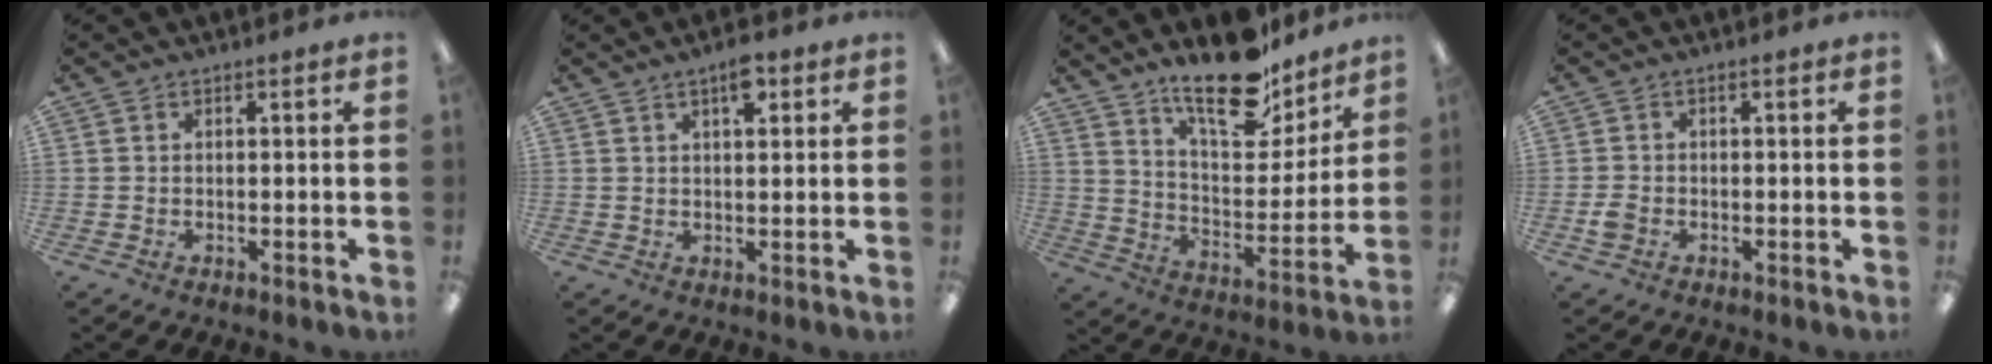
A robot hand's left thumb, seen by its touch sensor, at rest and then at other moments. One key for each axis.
{"total": 5.0, "fx": 3.0, "fy": 1.9, "fz": 3.6, "tx": -0.044, "ty": -0.008, "tz": 0.045}
{"total": 18.1, "fx": 14.4, "fy": 6.5, "fz": 8.8, "tx": -0.138, "ty": -0.097, "tz": 0.247}
{"total": 2.1, "fx": -0.9, "fy": 1.5, "fz": 1.1, "tx": -0.020, "ty": 0.004, "tz": -0.017}